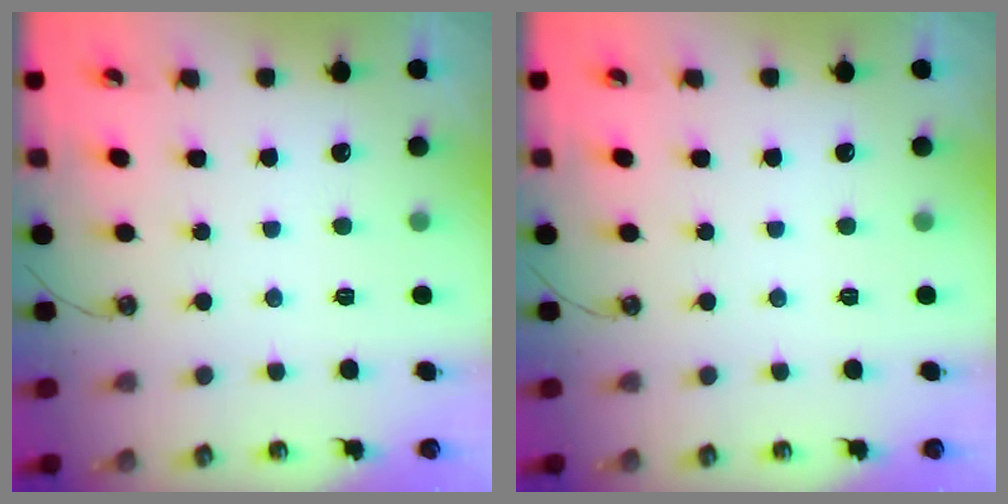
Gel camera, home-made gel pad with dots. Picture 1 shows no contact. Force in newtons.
{"total": 0.0}